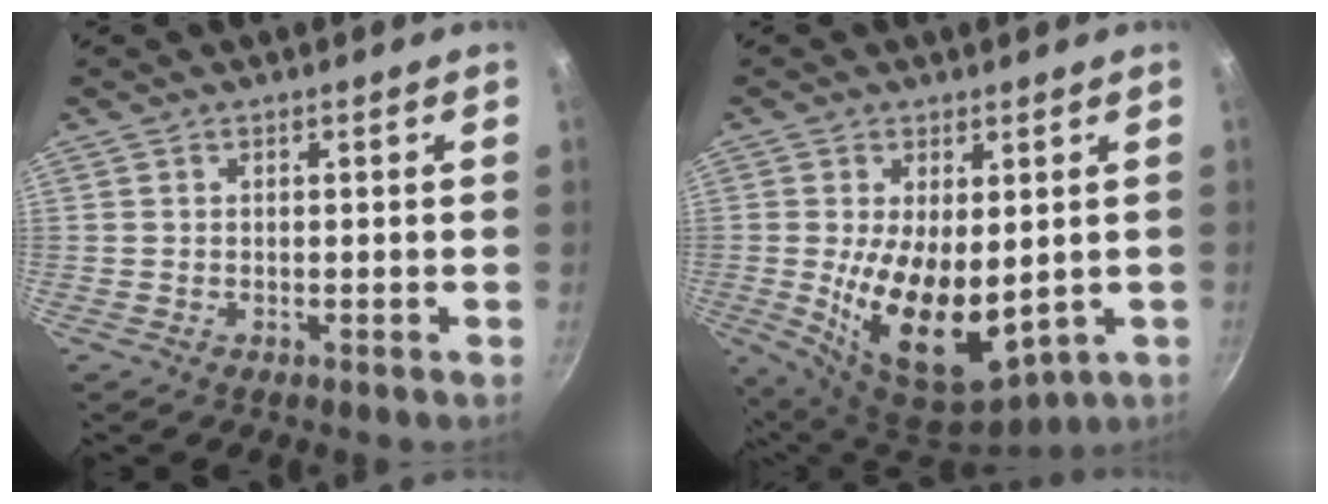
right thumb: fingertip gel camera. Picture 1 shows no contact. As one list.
[{"total": 14.6, "force": [-0.5, 7.9, 12.3], "torque": [-0.203, -0.031, 0.014]}]